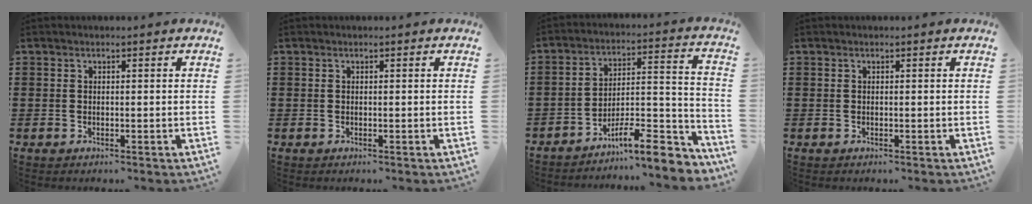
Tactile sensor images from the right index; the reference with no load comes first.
{"total": 0.0}
{"total": 9.7, "force": [-7.6, 2.2, 5.6], "torque": [-0.077, 0.020, -0.141]}
{"total": 0.0}